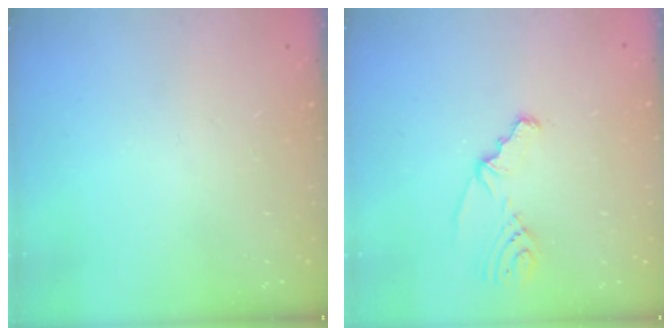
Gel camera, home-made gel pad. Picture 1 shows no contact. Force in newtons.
{"total": 5.1, "press": 3.7, "slide": 3.6}